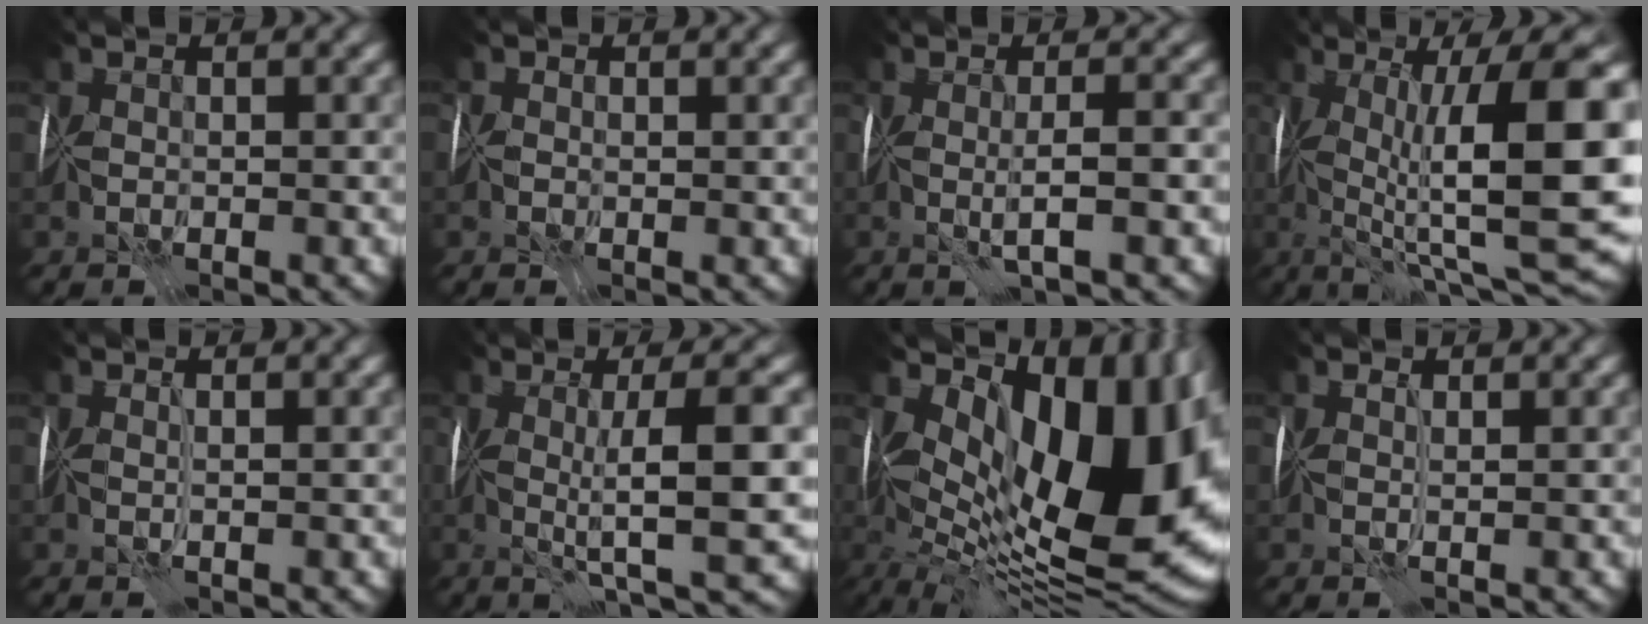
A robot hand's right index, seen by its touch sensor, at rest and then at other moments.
{"total": 0.5, "force": [0.0, 0.5, 0.2], "torque": [0.001, -0.001, 0.000]}
{"total": 2.1, "force": [-0.1, -1.3, 1.6], "torque": [-0.024, -0.004, 0.002]}
{"total": 13.0, "force": [0.8, 1.9, 12.8], "torque": [-0.188, 0.006, 0.026]}
{"total": 1.5, "force": [0.6, -1.2, -0.6], "torque": [0.015, 0.000, 0.015]}
{"total": 7.3, "force": [0.4, 0.1, 7.3], "torque": [-0.106, 0.003, 0.012]}
{"total": 16.5, "force": [3.0, 8.2, 14.0], "torque": [-0.193, 0.011, 0.067]}
{"total": 1.3, "force": [0.8, -0.9, -0.4], "torque": [0.010, -0.001, 0.019]}